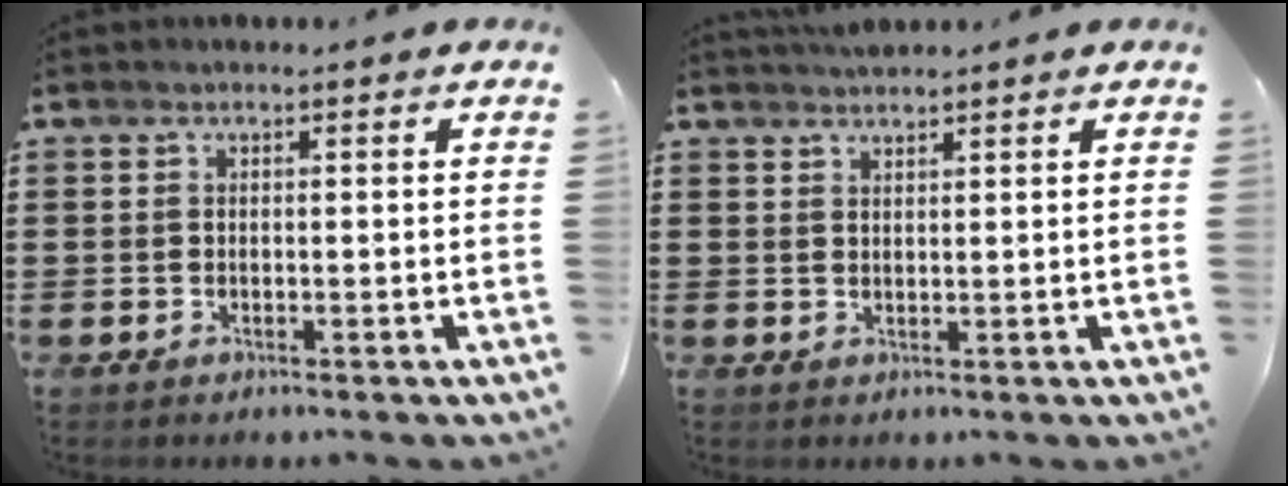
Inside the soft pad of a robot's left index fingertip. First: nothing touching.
{"total": 1.4, "force": [1.4, 0.0, 0.1], "torque": [-0.005, 0.001, 0.028]}